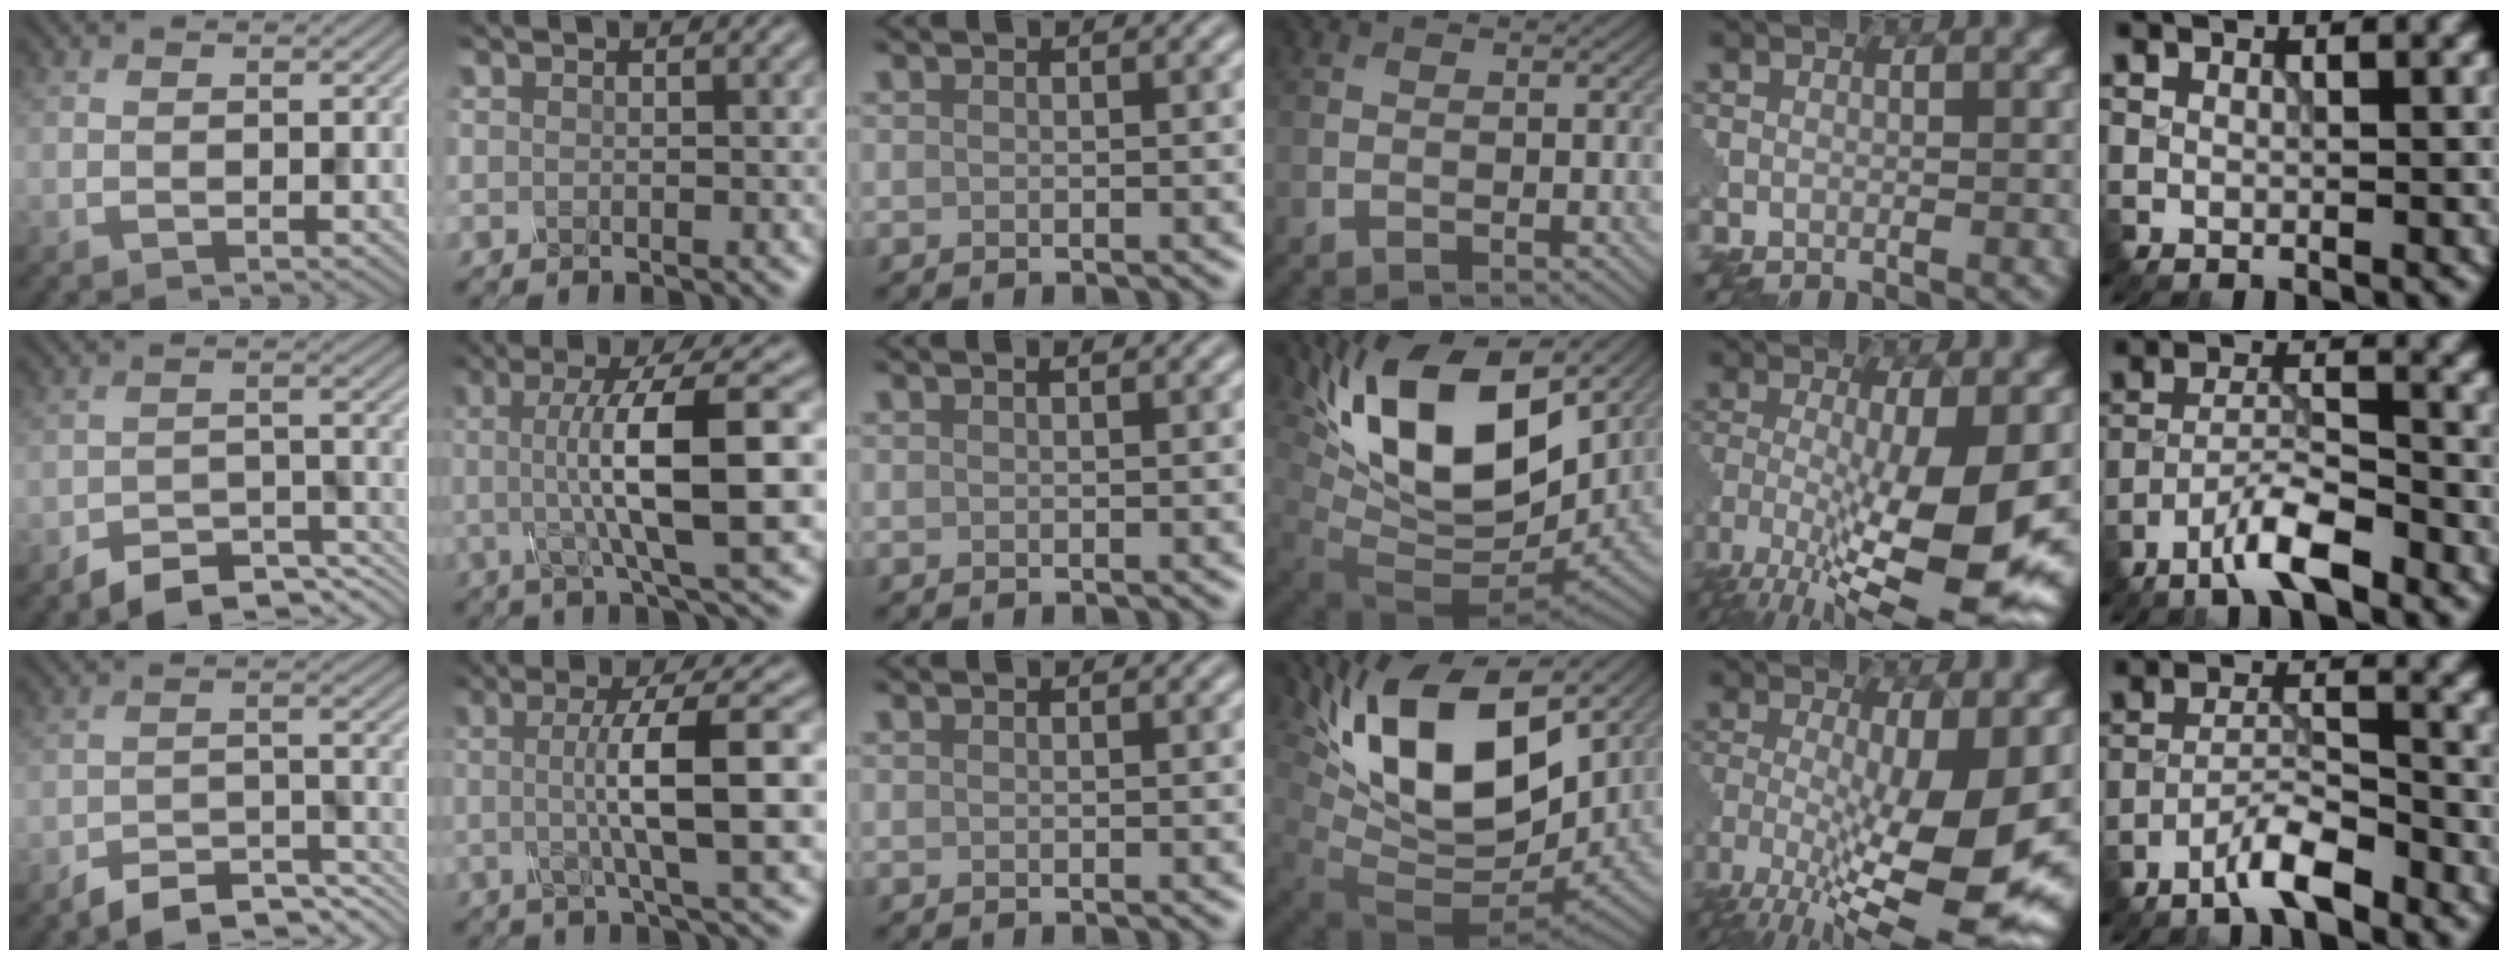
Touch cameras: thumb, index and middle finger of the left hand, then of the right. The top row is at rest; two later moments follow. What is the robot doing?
{"motion": "disassemble", "object": "glue stick"}